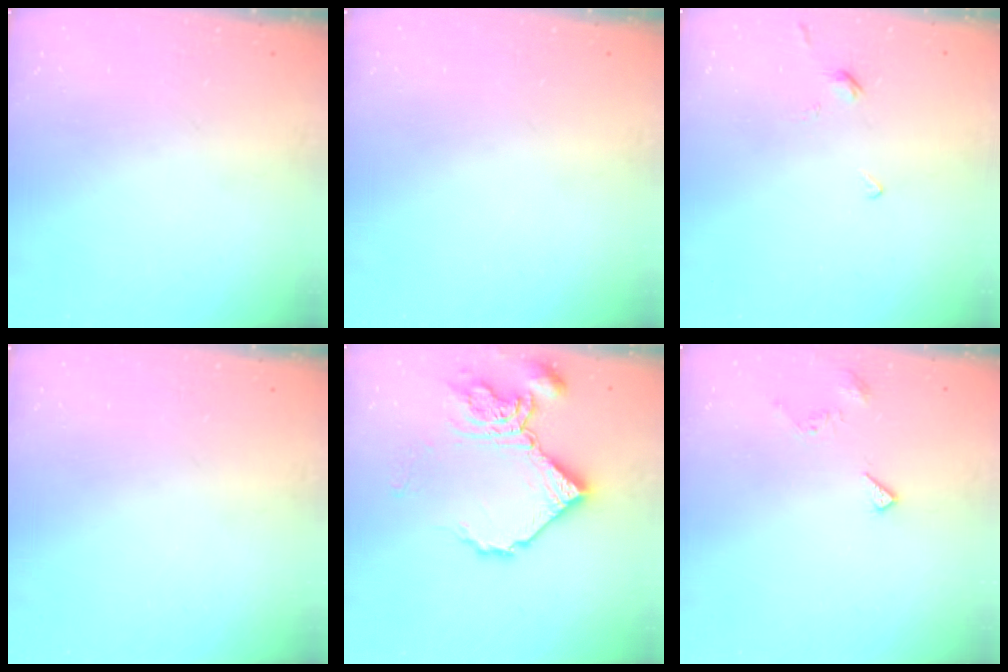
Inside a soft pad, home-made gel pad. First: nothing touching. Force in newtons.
{"total": 0.0}
{"total": 2.1, "press": 2.0, "slide": 0.6}
{"total": 0.0}
{"total": 14.3, "press": 14.2, "slide": 1.7}
{"total": 4.7, "press": 4.7, "slide": 0.6}